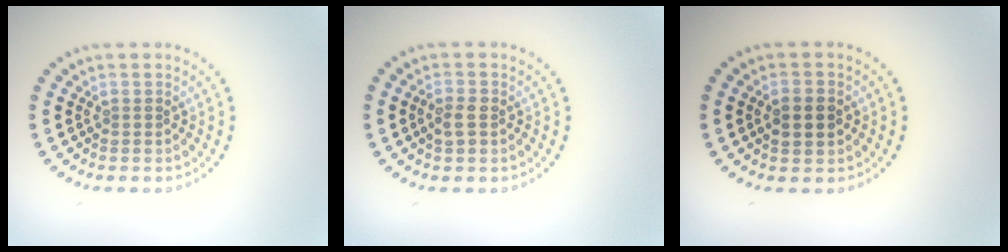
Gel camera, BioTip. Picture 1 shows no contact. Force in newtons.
{"total": 1.6, "press": 1.5, "slide": 0.3}
{"total": 3.0, "press": 3.0, "slide": 0.2}